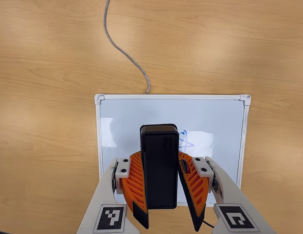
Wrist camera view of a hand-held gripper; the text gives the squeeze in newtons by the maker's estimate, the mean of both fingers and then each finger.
{"total": 8.2, "left": 8.6, "right": 7.7}